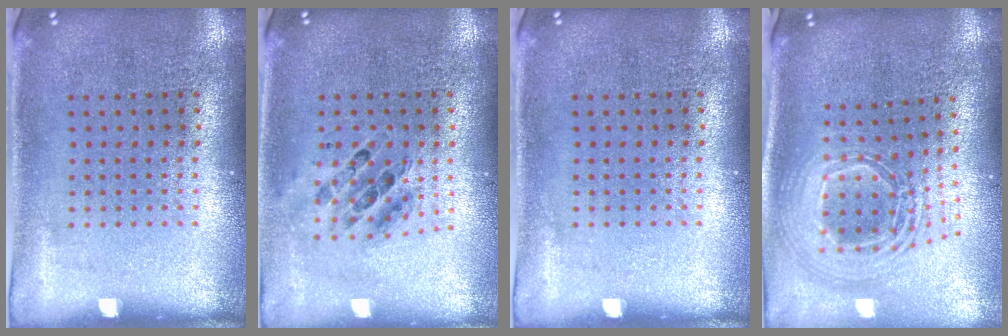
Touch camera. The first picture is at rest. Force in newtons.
{"total": 0.7, "press": 0.7, "slide": 0.2}
{"total": 0.0}
{"total": 2.5, "press": 1.9, "slide": 1.7}